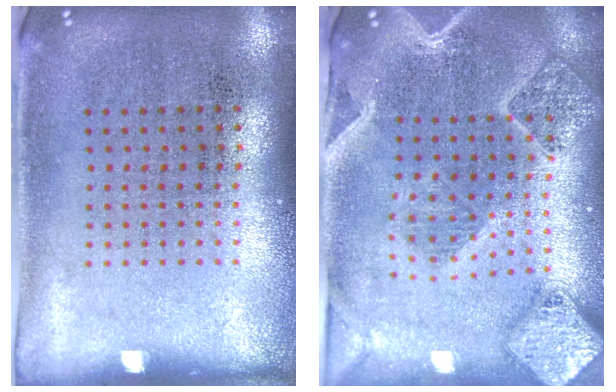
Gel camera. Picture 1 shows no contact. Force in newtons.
{"total": 2.8, "press": 2.4, "slide": 1.4}